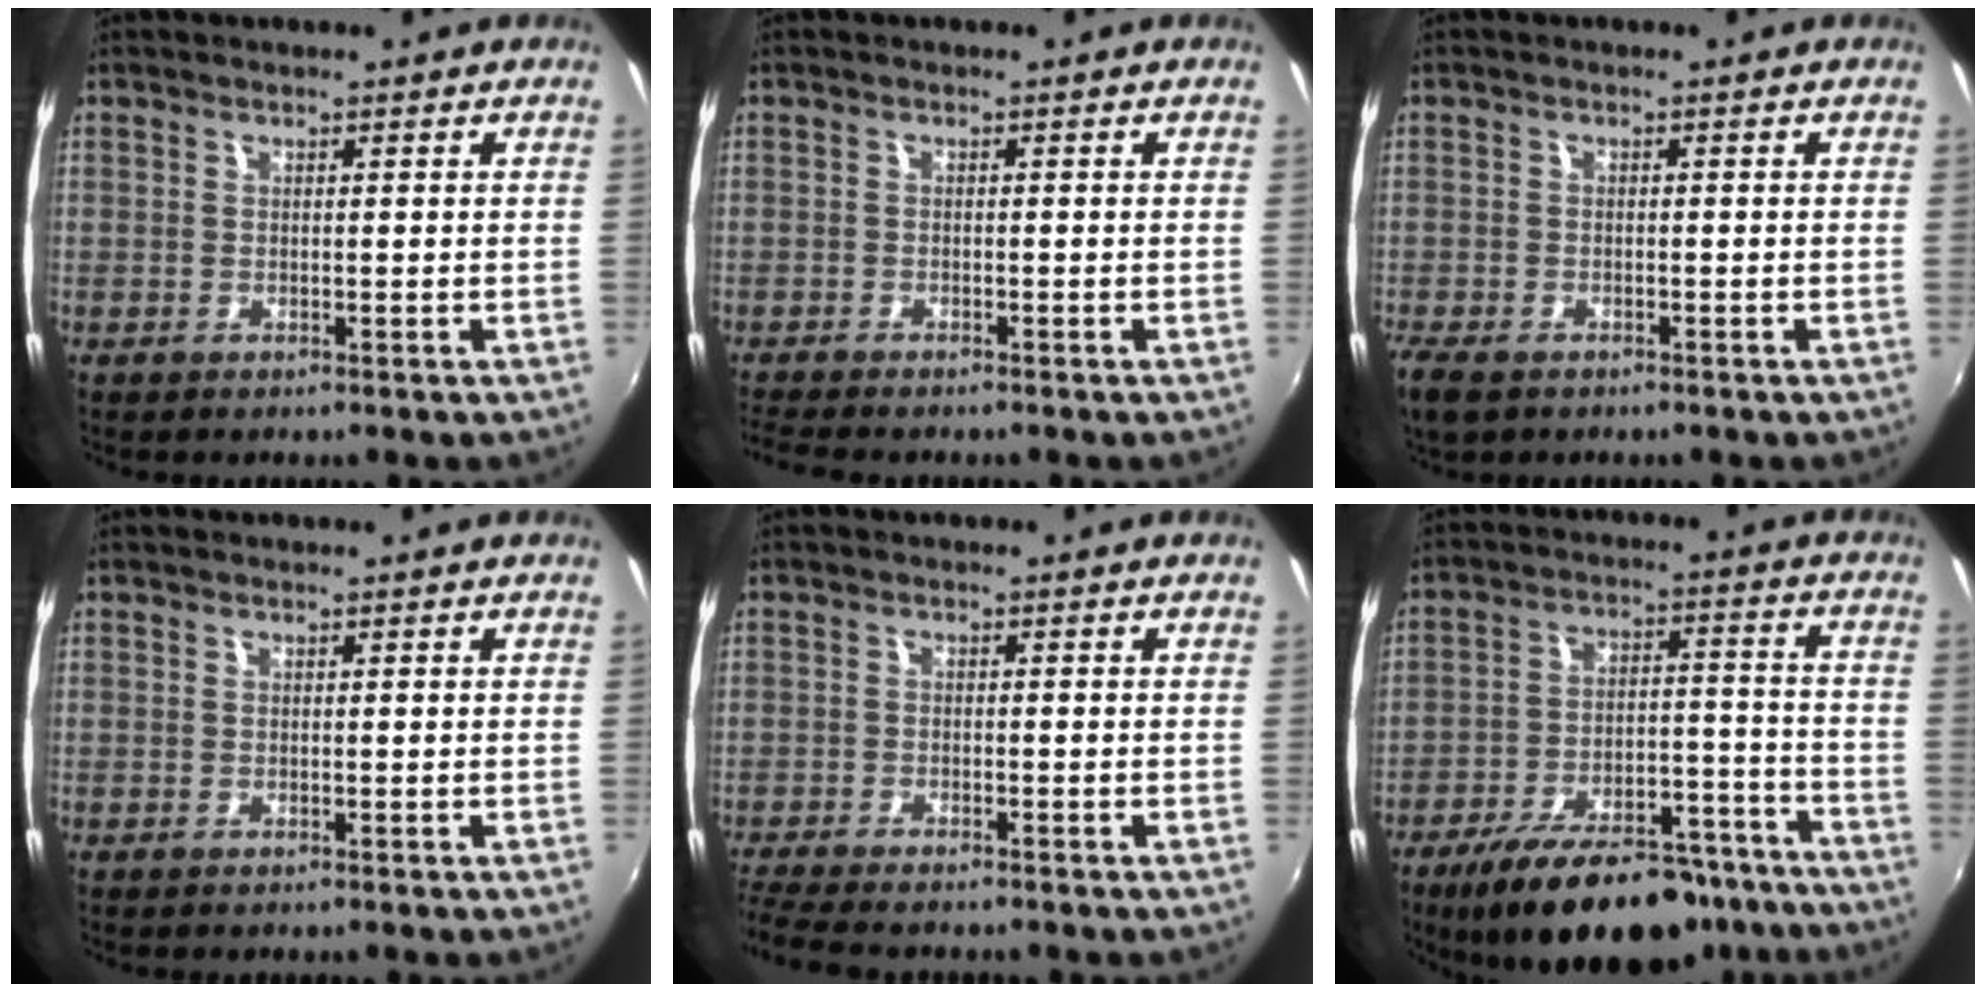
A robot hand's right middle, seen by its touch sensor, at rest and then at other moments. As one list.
[{"total": 4.9, "force": [-4.3, 0.6, 2.3], "torque": [-0.058, -0.023, -0.076]}, {"total": 4.5, "force": [-3.2, 2.0, 2.4], "torque": [-0.062, -0.018, -0.062]}, {"total": 0.0}, {"total": 7.9, "force": [-6.8, 1.2, 3.8], "torque": [-0.099, -0.032, -0.120]}, {"total": 22.9, "force": [-18.1, 8.6, 11.0], "torque": [-0.194, 0.002, -0.247]}]